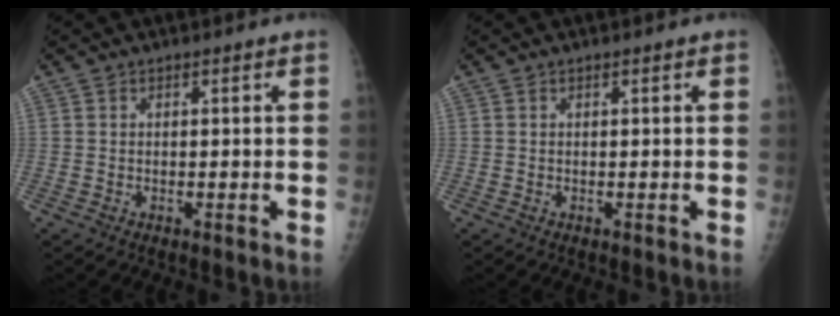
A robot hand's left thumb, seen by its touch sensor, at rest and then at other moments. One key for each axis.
{"total": 0.0}